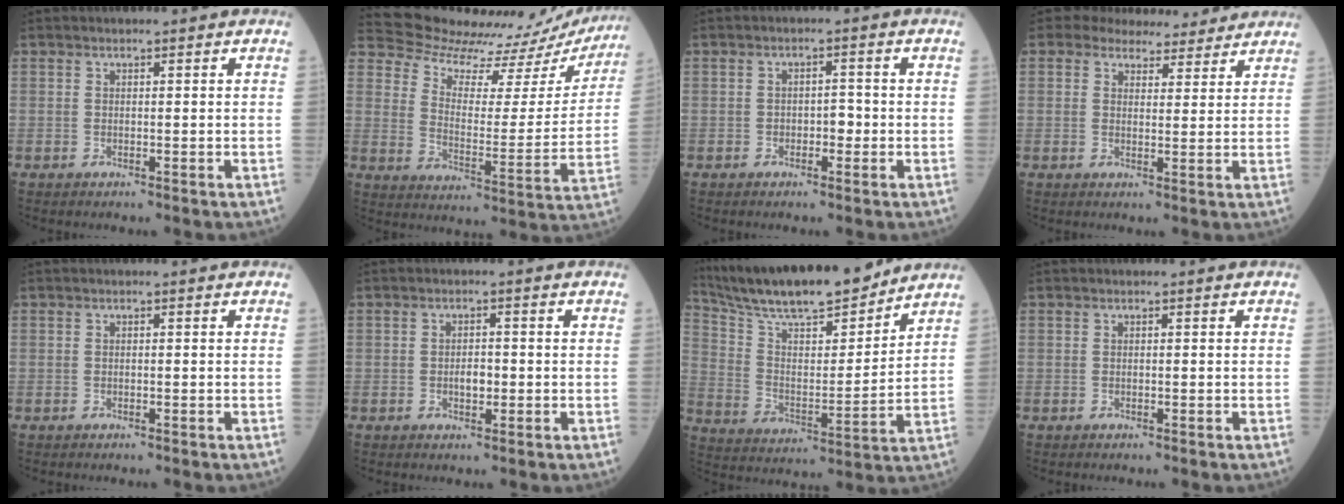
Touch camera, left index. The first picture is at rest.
{"total": 22.3, "force": [21.8, 4.1, 2.8], "torque": [-0.038, -0.081, 0.267]}
{"total": 1.9, "force": [-0.8, 1.0, 1.3], "torque": [-0.011, 0.003, -0.016]}
{"total": 8.8, "force": [8.0, 3.2, 1.6], "torque": [-0.008, 0.005, 0.090]}
{"total": 0.0}
{"total": 2.1, "force": [-0.7, 1.0, 1.7], "torque": [-0.027, 0.000, -0.012]}
{"total": 18.3, "force": [16.4, 2.2, 7.9], "torque": [-0.151, -0.001, 0.280]}
{"total": 0.0}